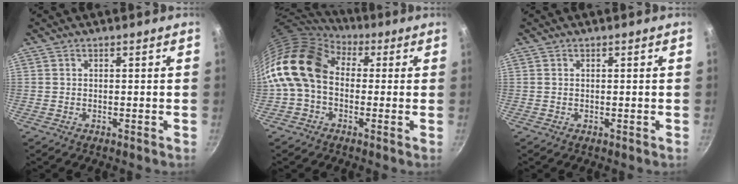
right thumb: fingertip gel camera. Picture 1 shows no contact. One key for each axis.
{"total": 14.9, "fx": 1.1, "fy": 11.1, "fz": 10.0, "tx": -0.175, "ty": 0.025, "tz": -0.002}
{"total": 0.0}